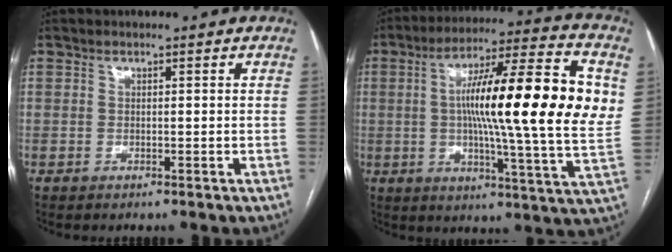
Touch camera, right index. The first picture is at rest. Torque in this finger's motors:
{"motor_torque": [1.85, -0.29, 1.05, 0.21]}